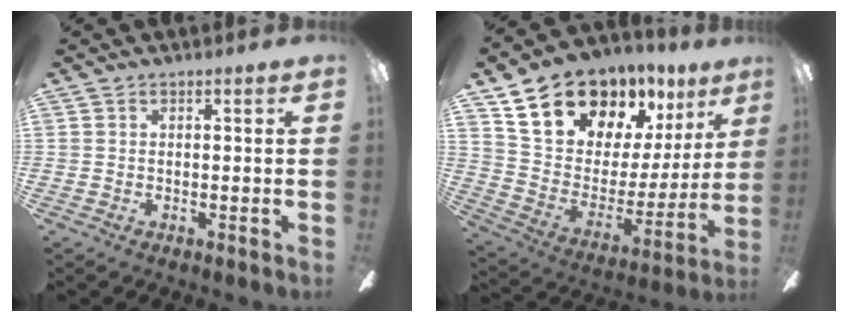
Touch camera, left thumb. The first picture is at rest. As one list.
[{"total": 19.1, "force": [14.4, 10.5, 6.9], "torque": [-0.126, -0.098, 0.277]}]